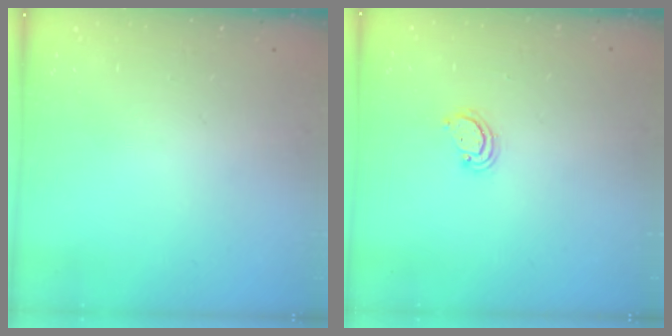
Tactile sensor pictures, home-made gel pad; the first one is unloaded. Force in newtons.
{"total": 2.3, "press": 2.3, "slide": 0.3}